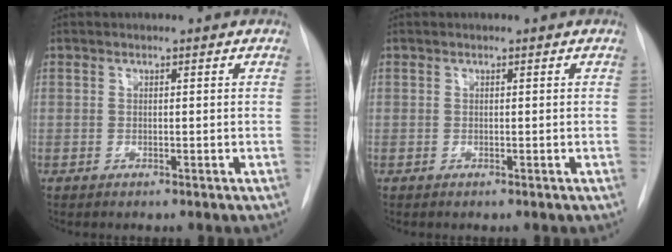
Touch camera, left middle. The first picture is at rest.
{"total": 0.0}